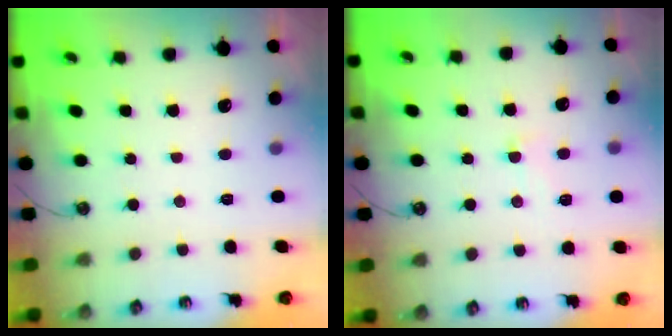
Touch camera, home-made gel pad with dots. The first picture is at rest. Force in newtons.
{"total": 1.3, "press": 0.8, "slide": 1.0}